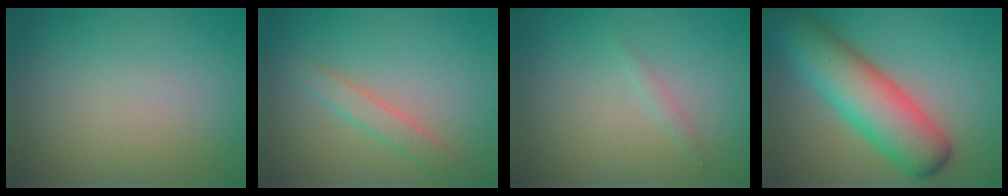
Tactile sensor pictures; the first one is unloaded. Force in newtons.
{"total": 2.0, "press": 2.0, "slide": 0.1}
{"total": 0.8, "press": 0.8, "slide": 0.0}
{"total": 9.1, "press": 9.1, "slide": 0.2}